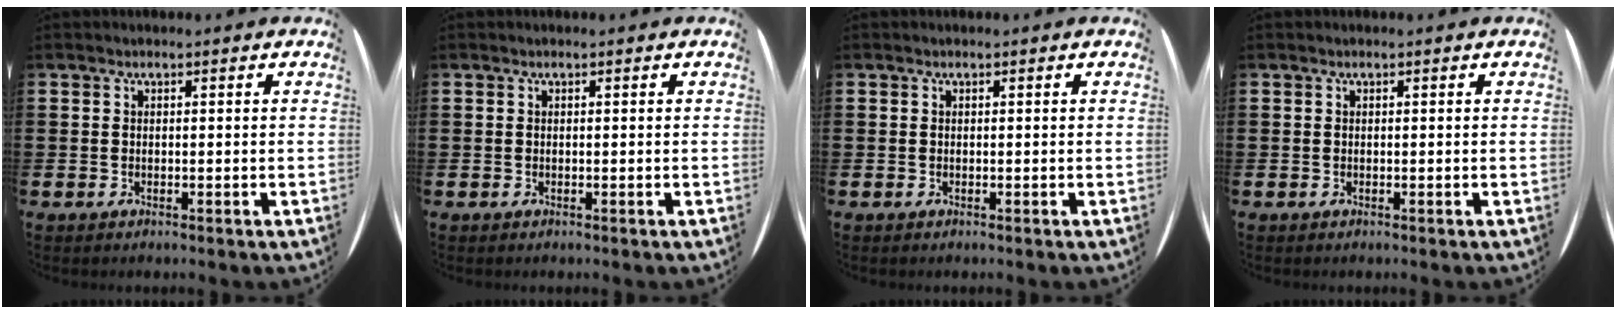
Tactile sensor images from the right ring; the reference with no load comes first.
{"total": 0.0}
{"total": 0.0}
{"total": 0.0}